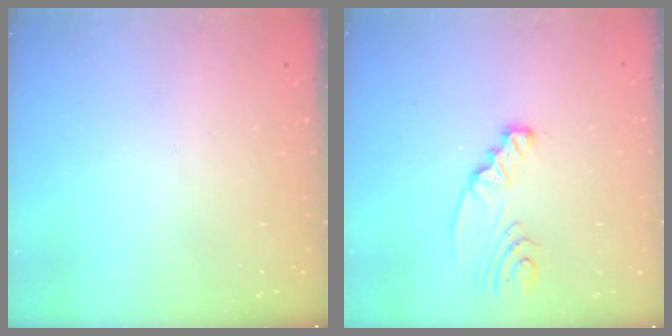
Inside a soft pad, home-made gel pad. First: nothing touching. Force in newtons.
{"total": 3.2, "press": 3.2, "slide": 0.3}